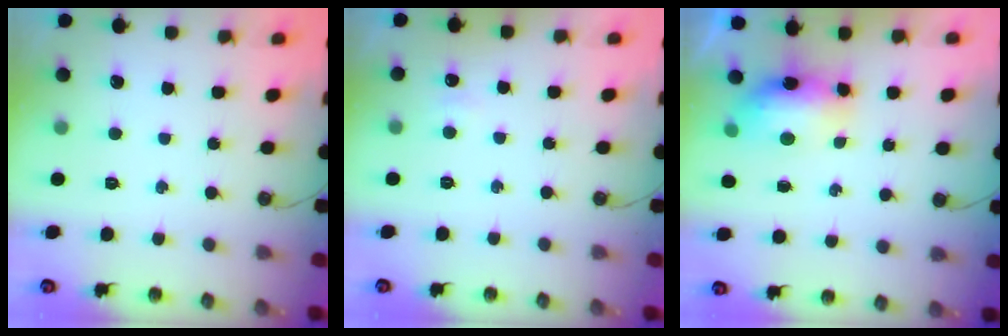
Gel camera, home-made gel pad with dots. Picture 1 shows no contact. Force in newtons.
{"total": 2.9, "press": 2.5, "slide": 1.6}
{"total": 7.4, "press": 7.4, "slide": 0.7}